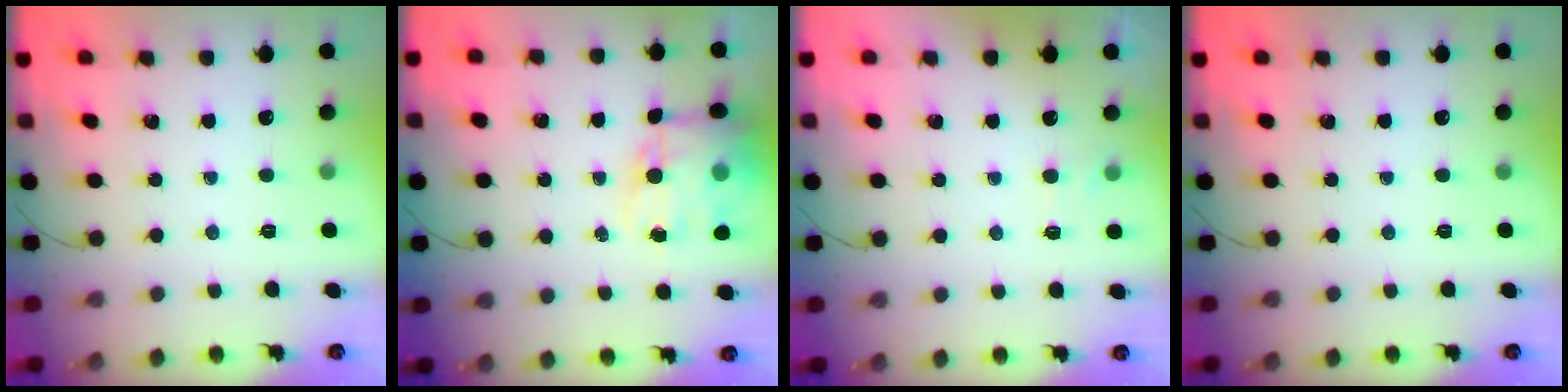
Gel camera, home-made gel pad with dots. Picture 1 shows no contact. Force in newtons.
{"total": 14.9, "press": 14.5, "slide": 3.5}
{"total": 3.7, "press": 3.5, "slide": 1.1}
{"total": 0.0}